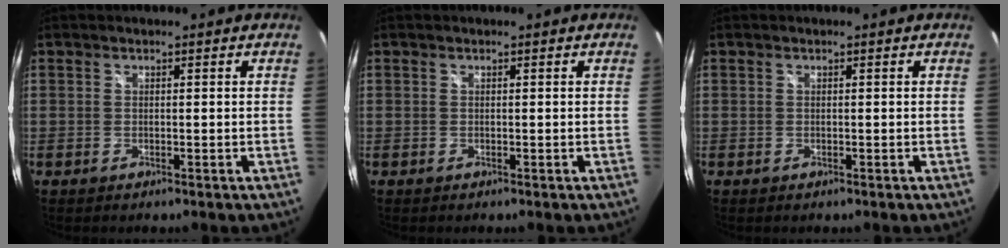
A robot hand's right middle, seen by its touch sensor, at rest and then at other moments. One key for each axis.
{"total": 0.0}
{"total": 0.0}